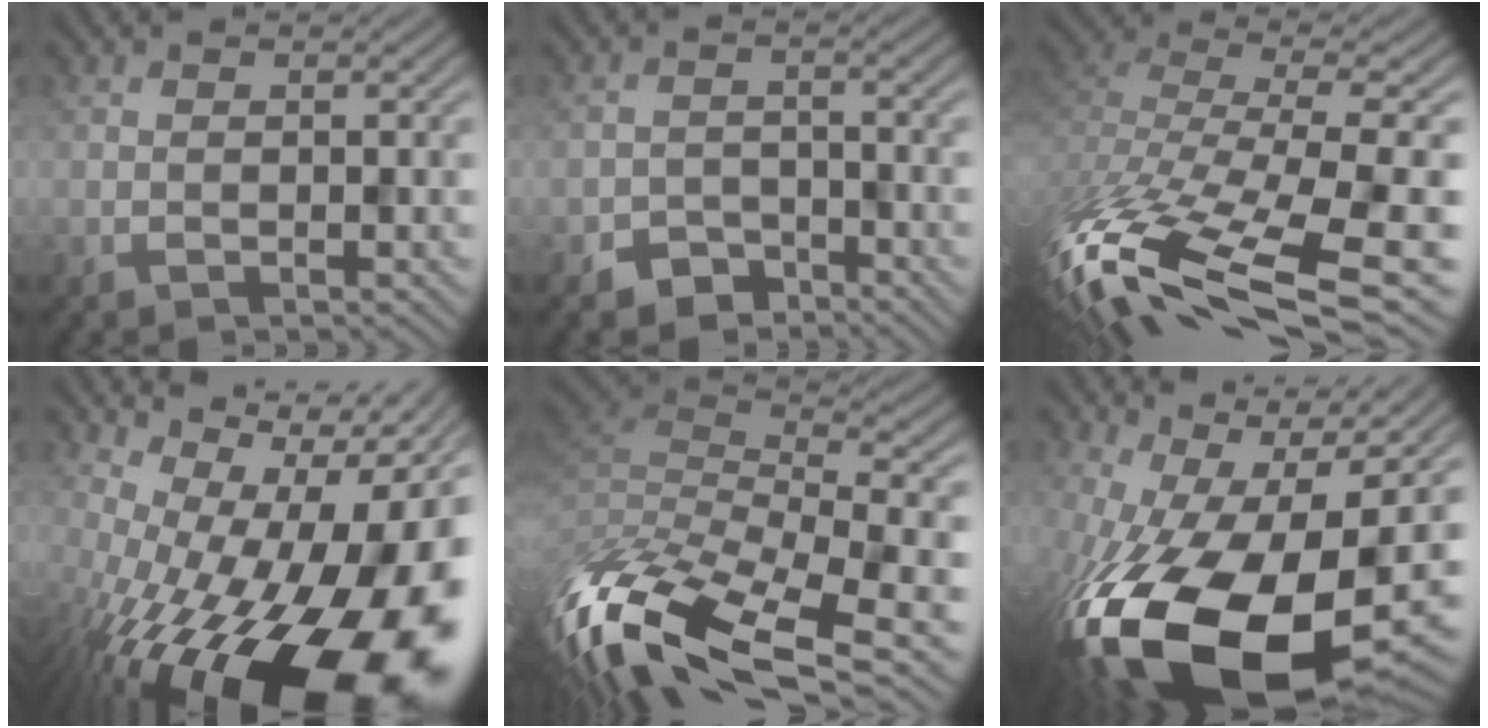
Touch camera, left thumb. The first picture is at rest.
{"total": 2.8, "force": [-2.4, 1.2, -0.7], "torque": [0.015, -0.001, -0.048]}
{"total": 15.4, "force": [-9.5, 5.4, 10.9], "torque": [-0.264, -0.035, -0.132]}
{"total": 19.2, "force": [-6.7, 9.2, 15.5], "torque": [-0.214, -0.023, -0.100]}
{"total": 15.6, "force": [-8.8, 5.9, 11.4], "torque": [-0.278, -0.030, -0.118]}
{"total": 20.3, "force": [-7.7, 10.1, 15.9], "torque": [-0.315, -0.070, -0.107]}